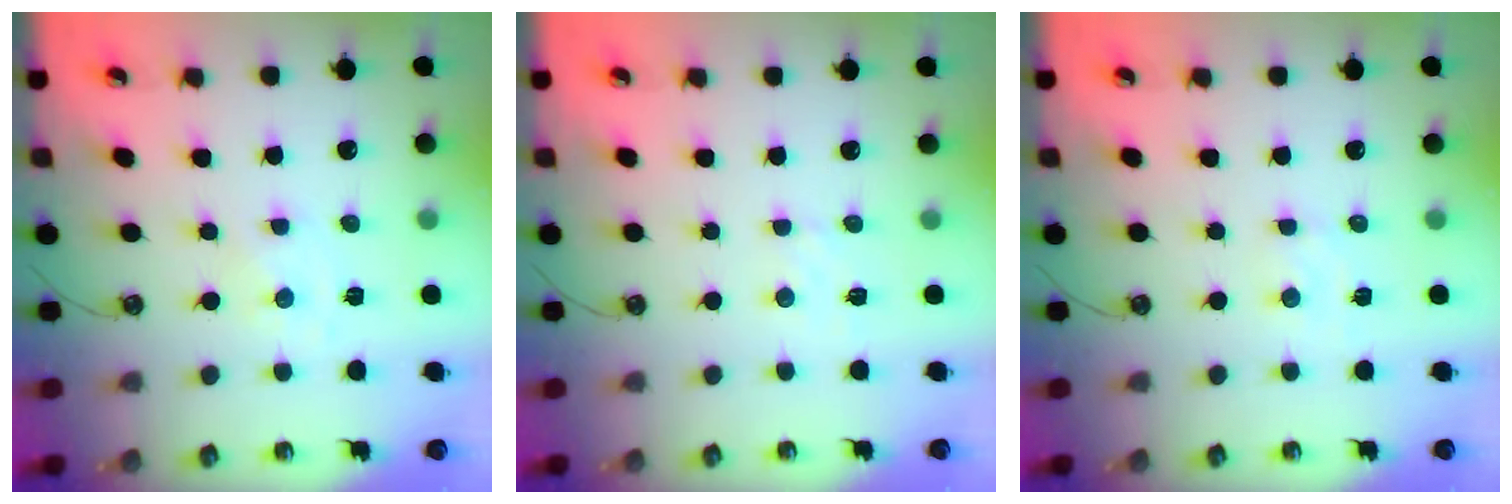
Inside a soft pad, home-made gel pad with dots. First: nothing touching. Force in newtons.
{"total": 2.6, "press": 2.6, "slide": 0.4}
{"total": 1.5, "press": 1.5, "slide": 0.2}